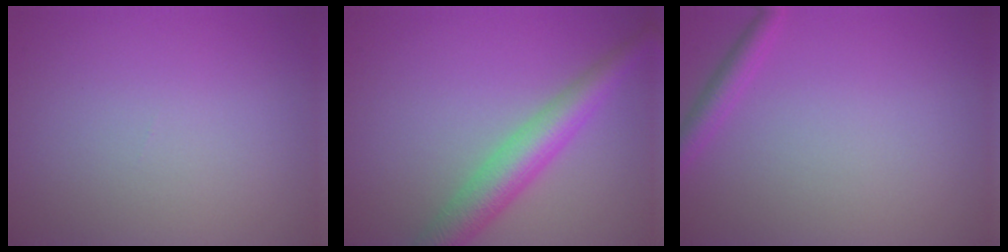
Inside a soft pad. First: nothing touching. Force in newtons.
{"total": 5.0, "press": 5.0, "slide": 0.1}
{"total": 1.8, "press": 1.8, "slide": 0.1}